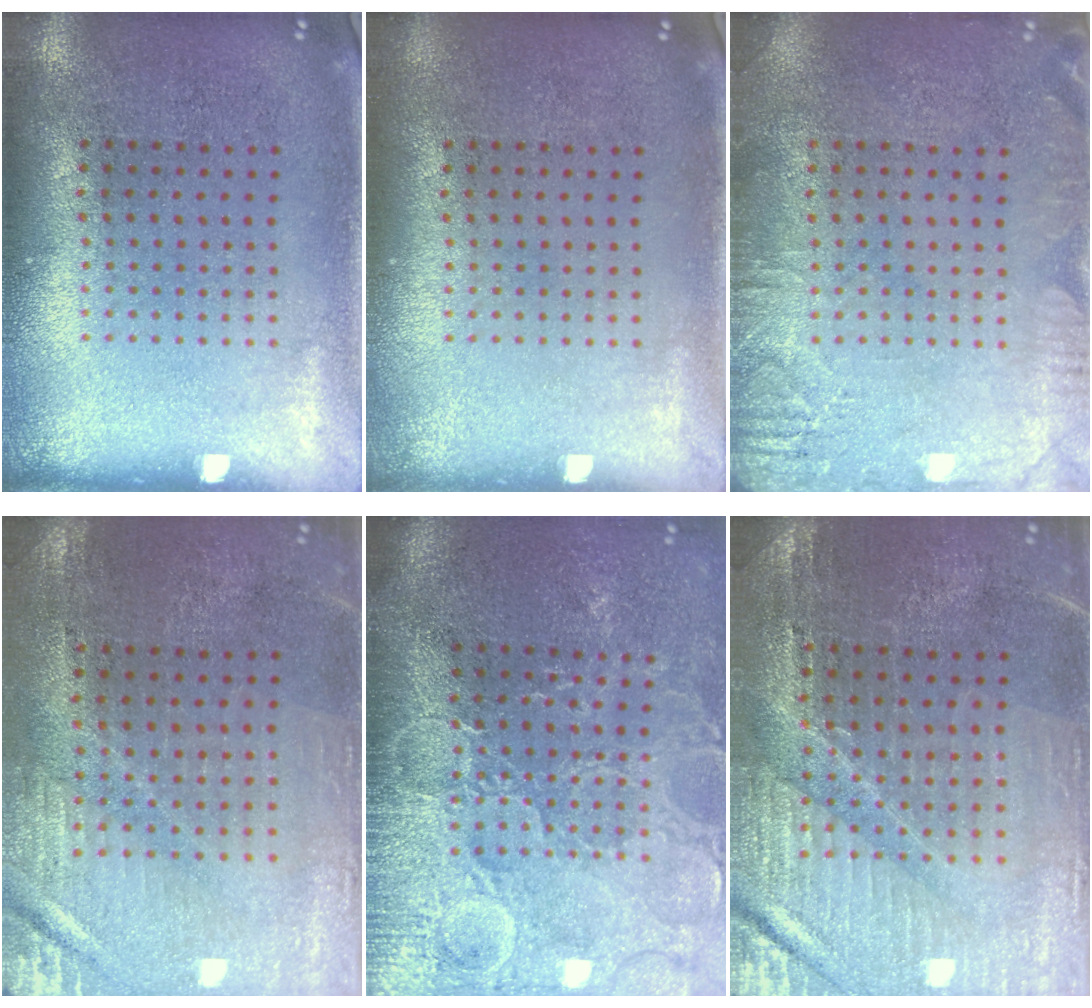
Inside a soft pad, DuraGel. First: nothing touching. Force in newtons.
{"total": 0.0}
{"total": 2.8, "press": 2.7, "slide": 0.4}
{"total": 0.7, "press": 0.6, "slide": 0.2}
{"total": 4.0, "press": 3.7, "slide": 1.5}
{"total": 3.1, "press": 3.1, "slide": 0.4}